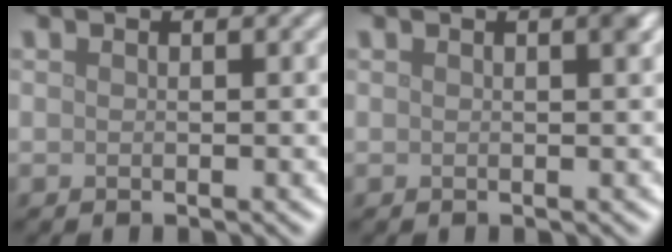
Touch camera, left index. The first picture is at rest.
{"total": 1.0, "force": [0.4, 0.1, 1.0], "torque": [-0.013, 0.003, 0.005]}